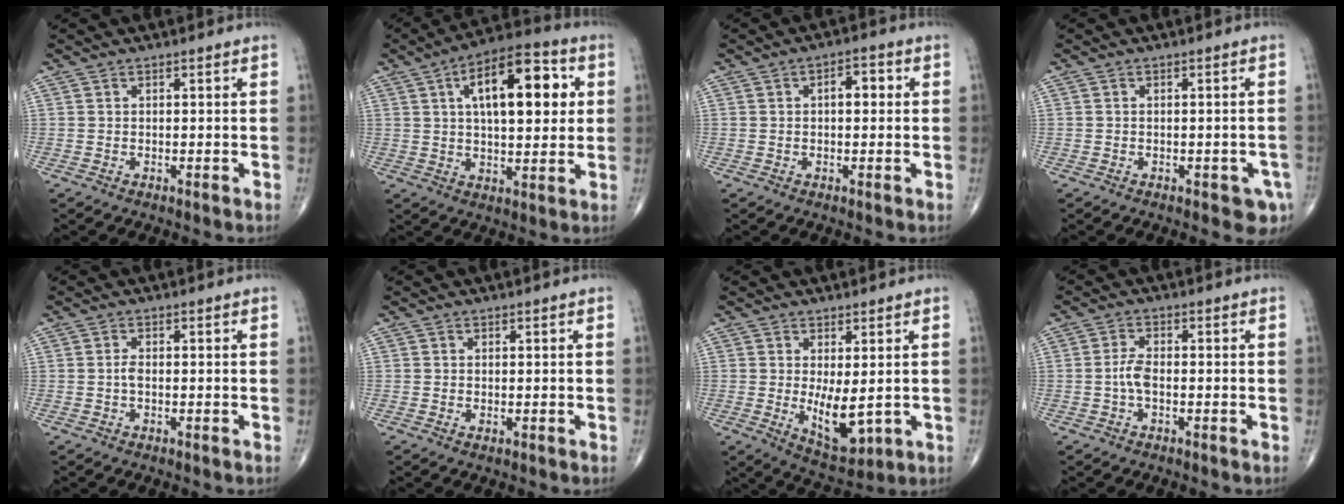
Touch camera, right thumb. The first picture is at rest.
{"total": 17.0, "force": [4.4, 7.6, 14.6], "torque": [-0.198, 0.010, 0.062]}
{"total": 3.9, "force": [0.5, 2.1, 3.2], "torque": [-0.035, 0.009, 0.001]}
{"total": 4.1, "force": [-1.8, 1.9, 3.1], "torque": [-0.023, 0.003, -0.018]}
{"total": 1.2, "force": [-0.2, 0.5, 1.0], "torque": [-0.022, 0.001, -0.006]}
{"total": 0.6, "force": [-0.1, 0.3, 0.5], "torque": [-0.010, -0.003, -0.002]}
{"total": 8.0, "force": [-0.3, 3.4, 7.2], "torque": [-0.101, -0.023, 0.012]}
{"total": 3.1, "force": [-0.7, 1.3, 2.7], "torque": [-0.059, 0.007, -0.017]}